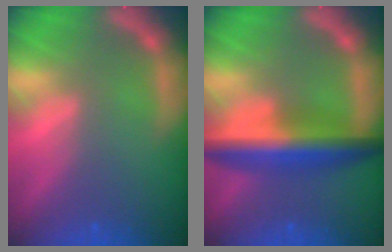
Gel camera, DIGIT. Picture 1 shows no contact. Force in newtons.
{"total": 7.5}